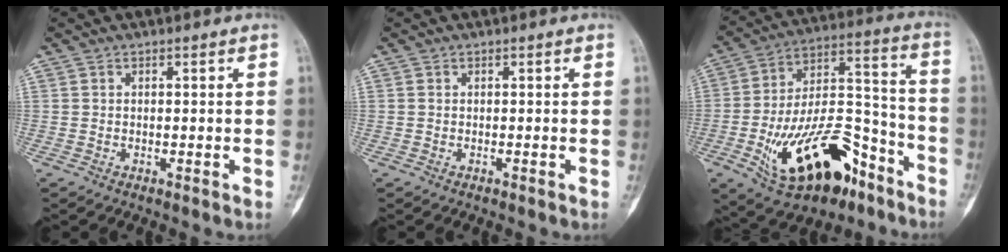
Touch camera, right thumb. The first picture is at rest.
{"total": 0.0}
{"total": 25.1, "force": [-12.4, 12.1, 18.2], "torque": [-0.310, 0.077, -0.194]}